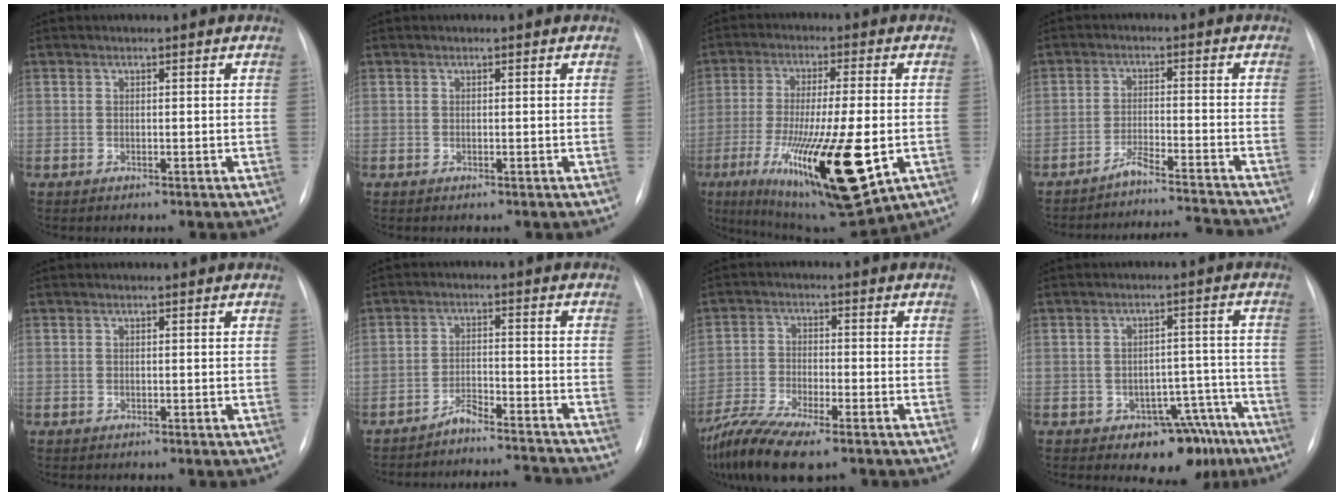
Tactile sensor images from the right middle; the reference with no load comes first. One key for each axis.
{"total": 0.0}
{"total": 21.4, "fx": -6.5, "fy": 4.1, "fz": 20.0, "tx": -0.347, "ty": -0.048, "tz": -0.090}
{"total": 10.3, "fx": -10.0, "fy": -2.4, "fz": 1.0, "tx": -0.011, "ty": 0.002, "tz": -0.153}
{"total": 0.0}
{"total": 9.5, "fx": -9.5, "fy": -0.7, "fz": 0.4, "tx": -0.004, "ty": 0.014, "tz": -0.140}
{"total": 13.6, "fx": -10.0, "fy": 3.3, "fz": 8.5, "tx": -0.178, "ty": -0.023, "tz": -0.175}
{"total": 8.5, "fx": -5.7, "fy": 4.9, "fz": 3.9, "tx": -0.021, "ty": 0.033, "tz": -0.072}